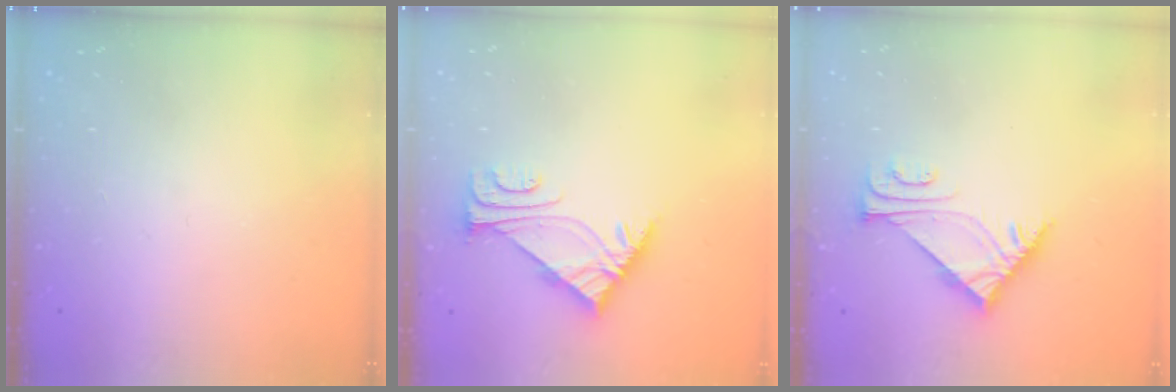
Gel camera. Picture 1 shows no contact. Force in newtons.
{"total": 6.0, "press": 5.9, "slide": 1.0}
{"total": 5.5, "press": 5.5, "slide": 0.9}